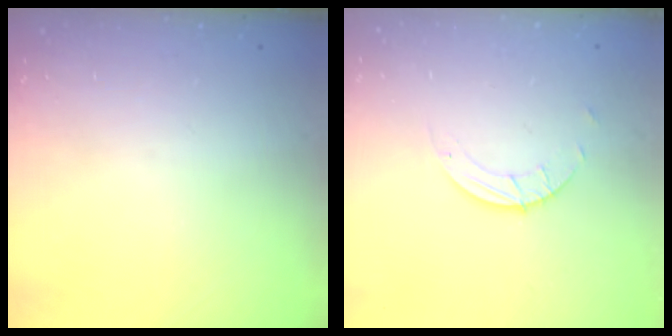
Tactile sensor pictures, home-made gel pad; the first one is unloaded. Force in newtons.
{"total": 1.5, "press": 1.5, "slide": 0.1}